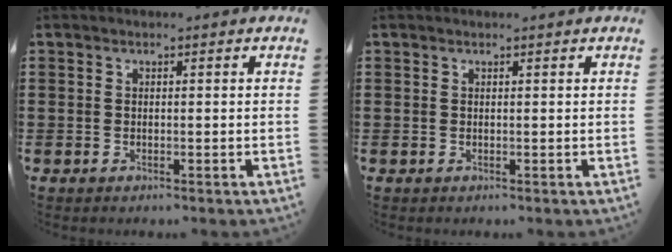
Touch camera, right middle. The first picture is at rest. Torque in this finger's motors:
{"motor_torque": [1.04, -1.10, -0.01, -0.01]}